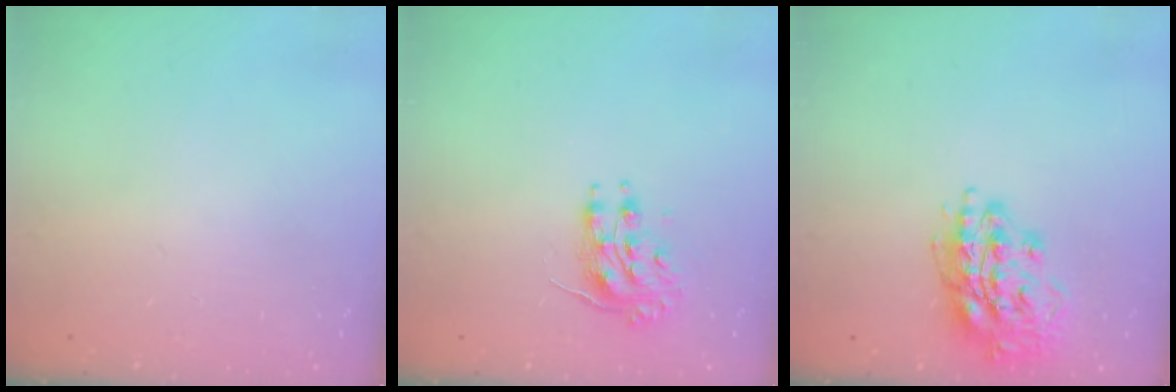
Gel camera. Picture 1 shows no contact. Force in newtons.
{"total": 8.7, "press": 8.7, "slide": 0.2}
{"total": 15.6, "press": 15.6, "slide": 1.3}